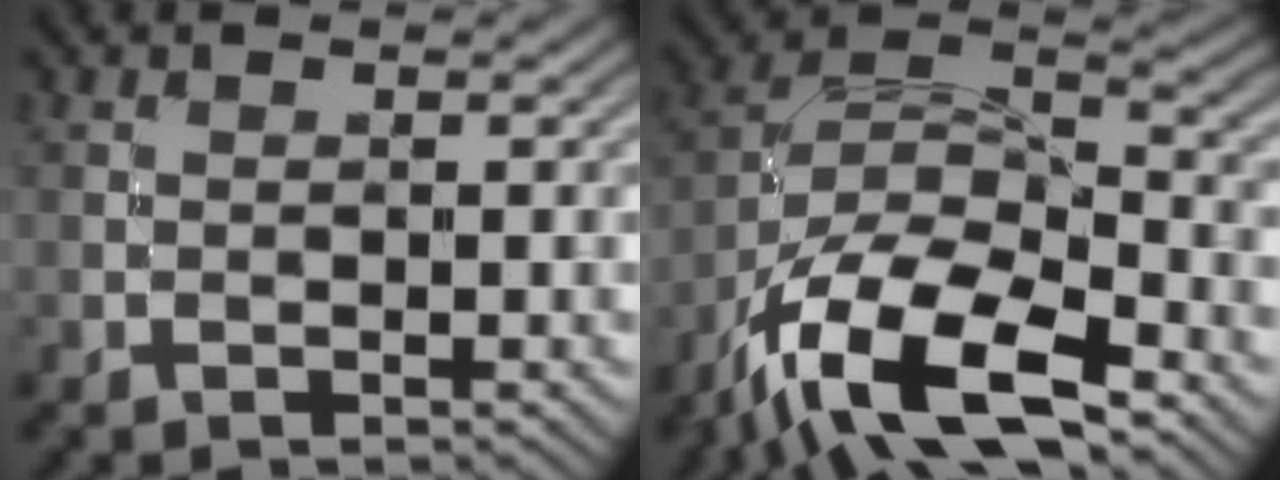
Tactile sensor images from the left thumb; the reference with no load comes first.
{"total": 16.2, "force": [-10.6, 6.2, 10.6], "torque": [-0.230, -0.019, -0.201]}